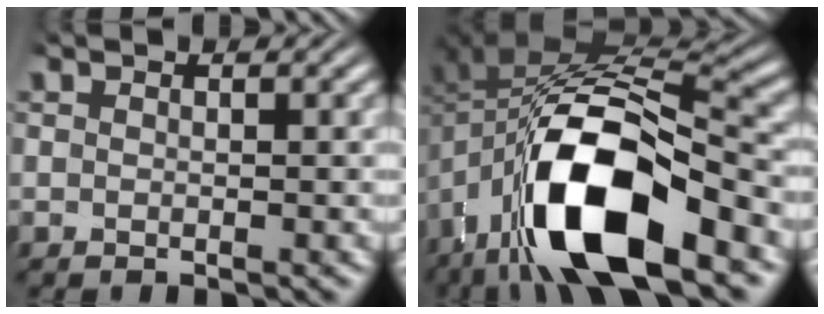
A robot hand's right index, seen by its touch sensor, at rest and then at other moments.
{"total": 14.8, "force": [-4.6, 7.9, 11.7], "torque": [-0.234, -0.036, -0.059]}